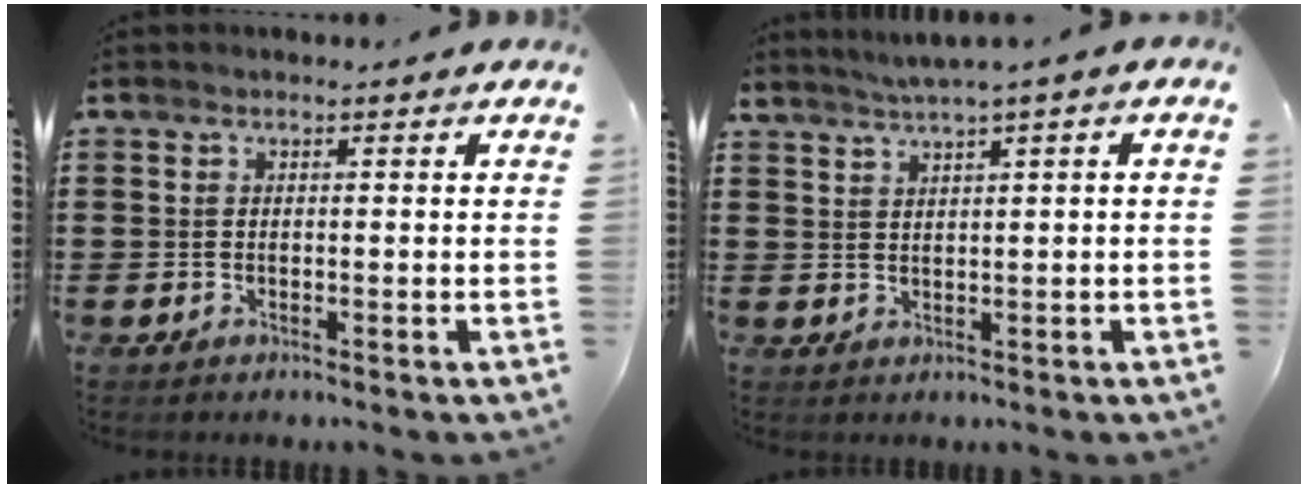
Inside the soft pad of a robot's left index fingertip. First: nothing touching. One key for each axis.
{"total": 1.5, "fx": 0.9, "fy": -0.4, "fz": 1.1, "tx": -0.019, "ty": -0.002, "tz": 0.016}